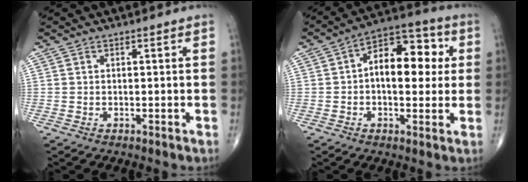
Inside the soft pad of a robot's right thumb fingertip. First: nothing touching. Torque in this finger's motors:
{"motor_torque": [0.02, 0.39, 0.71, -0.19, 0.09]}